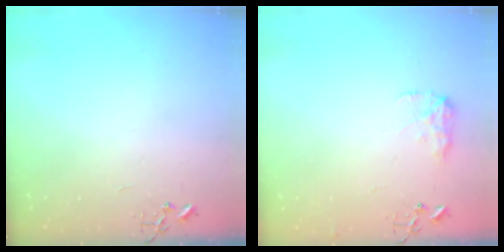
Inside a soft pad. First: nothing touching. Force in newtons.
{"total": 8.7, "press": 8.6, "slide": 0.5}